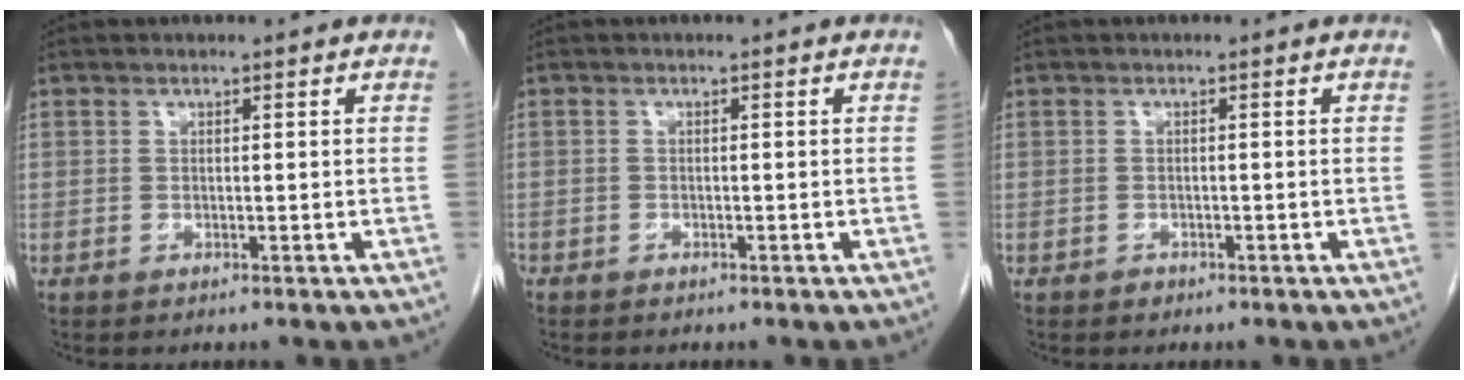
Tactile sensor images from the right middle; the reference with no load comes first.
{"total": 0.6, "force": [-0.5, 0.3, 0.1], "torque": [-0.005, 0.001, -0.011]}
{"total": 0.6, "force": [-0.5, 0.4, 0.1], "torque": [-0.003, 0.001, -0.008]}